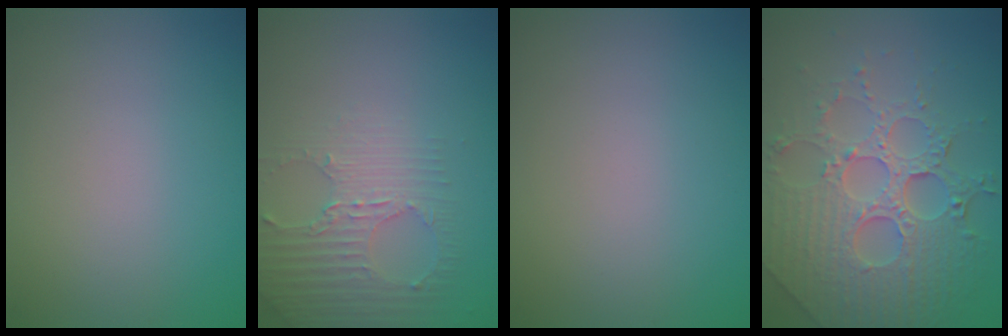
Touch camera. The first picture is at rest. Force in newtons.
{"total": 2.8, "press": 2.5, "slide": 1.3}
{"total": 0.0}
{"total": 8.2, "press": 6.0, "slide": 5.6}